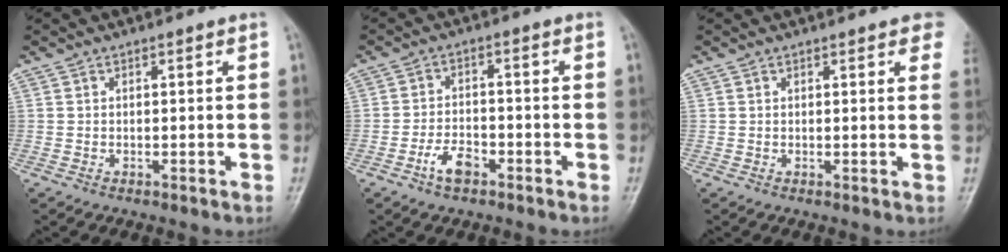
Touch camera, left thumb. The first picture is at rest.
{"total": 4.8, "force": [-2.8, 2.5, 3.0], "torque": [-0.051, 0.021, -0.052]}
{"total": 5.4, "force": [3.6, 1.7, 3.7], "torque": [-0.024, -0.003, 0.031]}